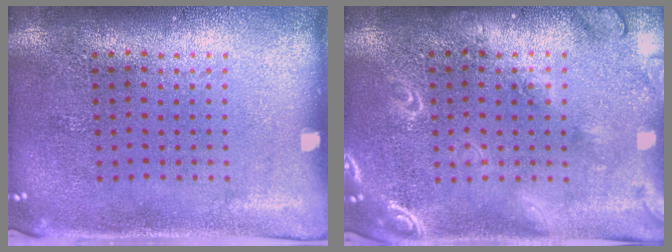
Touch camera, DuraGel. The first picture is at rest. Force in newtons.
{"total": 1.7, "press": 1.7, "slide": 0.2}